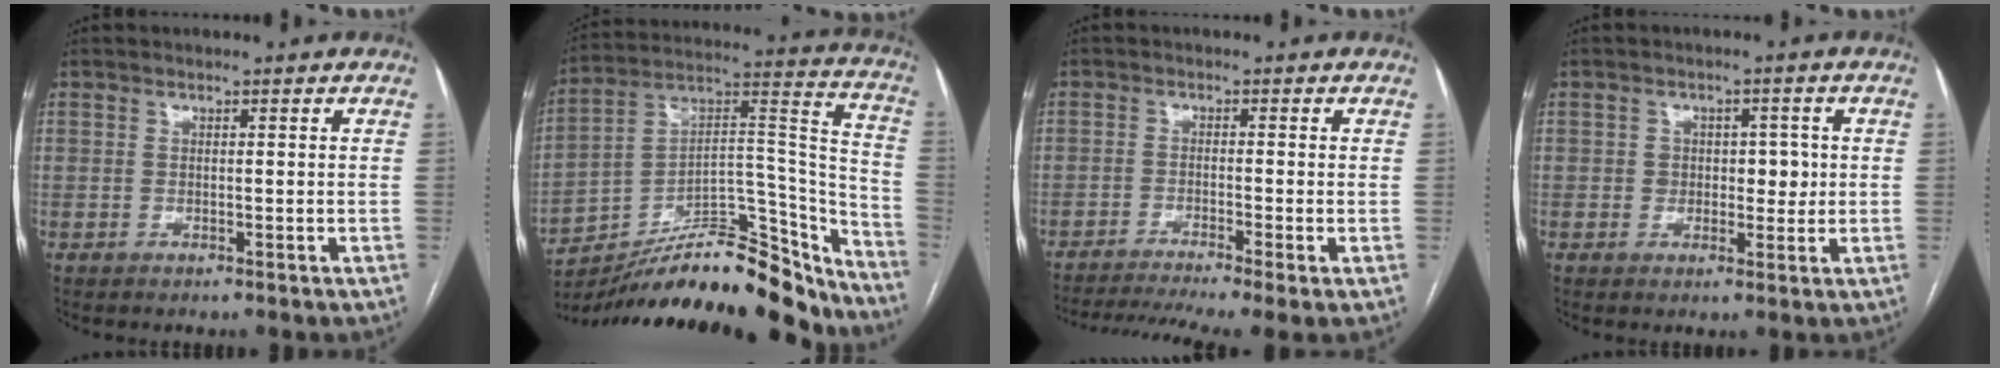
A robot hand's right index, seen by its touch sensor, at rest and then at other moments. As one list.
[{"total": 27.8, "force": [-24.0, 6.9, 12.2], "torque": [-0.171, 0.043, -0.365]}, {"total": 11.4, "force": [-8.7, 0.0, 7.3], "torque": [-0.113, -0.017, -0.138]}, {"total": 4.3, "force": [0.3, 2.9, 3.1], "torque": [-0.029, 0.012, 0.008]}]